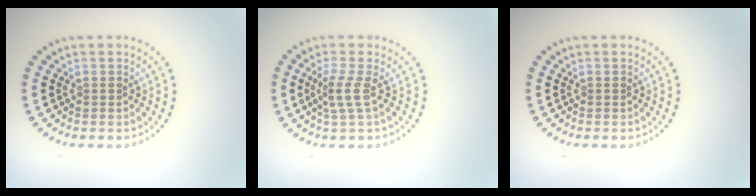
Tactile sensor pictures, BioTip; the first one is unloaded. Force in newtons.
{"total": 2.2, "press": 1.5, "slide": 1.6}
{"total": 0.0}